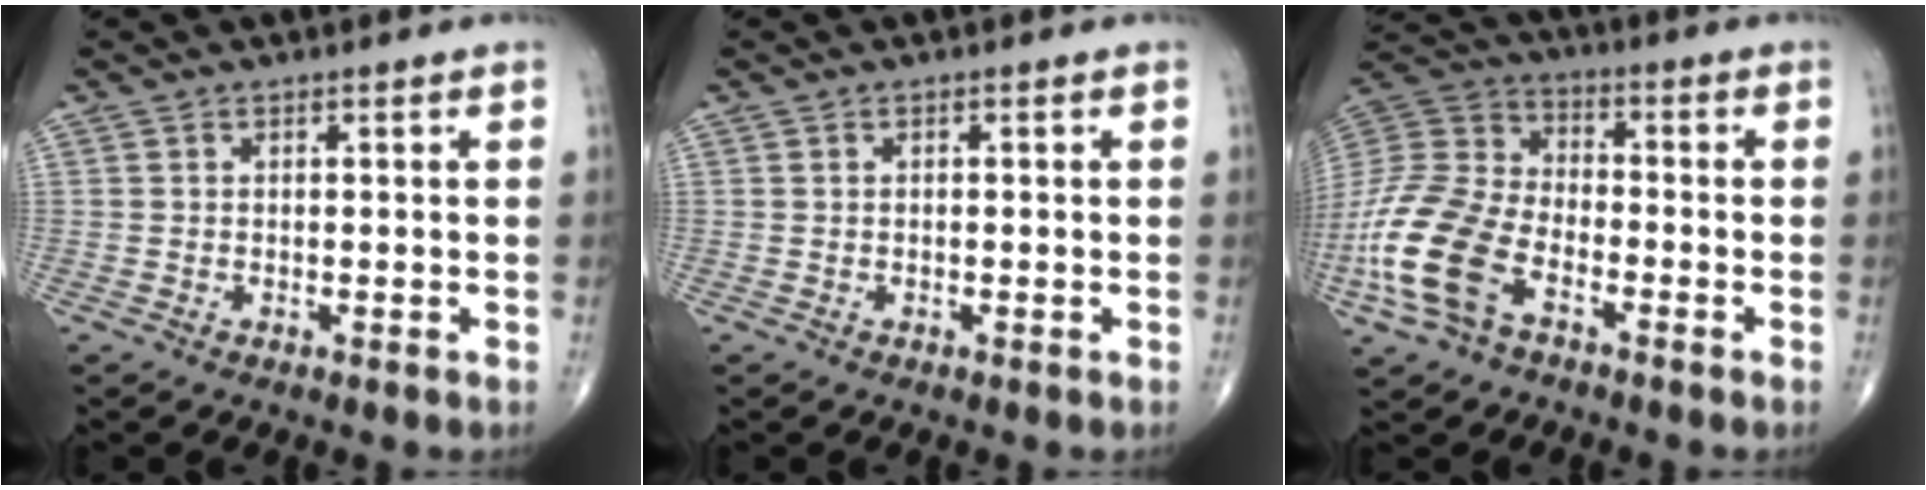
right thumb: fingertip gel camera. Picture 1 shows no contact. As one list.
[{"total": 0.0}, {"total": 16.9, "force": [-7.3, 9.7, 11.7], "torque": [-0.253, 0.036, -0.151]}]